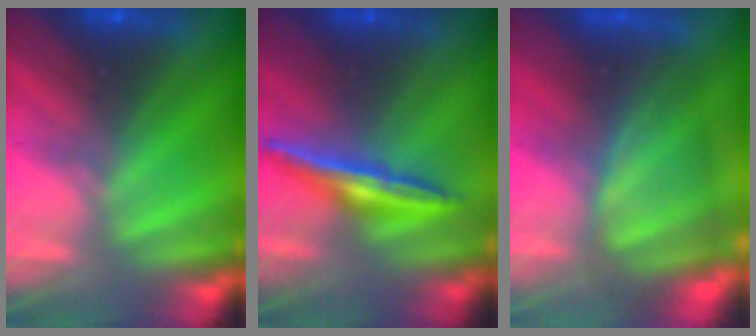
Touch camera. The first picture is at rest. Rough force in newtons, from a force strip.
{"total": 1.6}
{"total": 4.9}